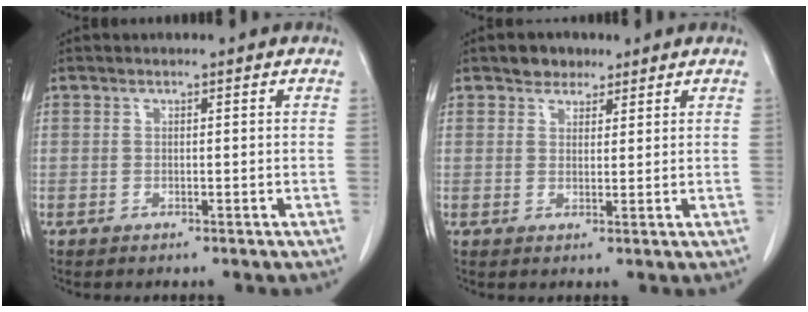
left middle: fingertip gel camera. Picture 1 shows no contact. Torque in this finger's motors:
{"motor_torque": [0.12, -0.11, -0.02, 0.01]}